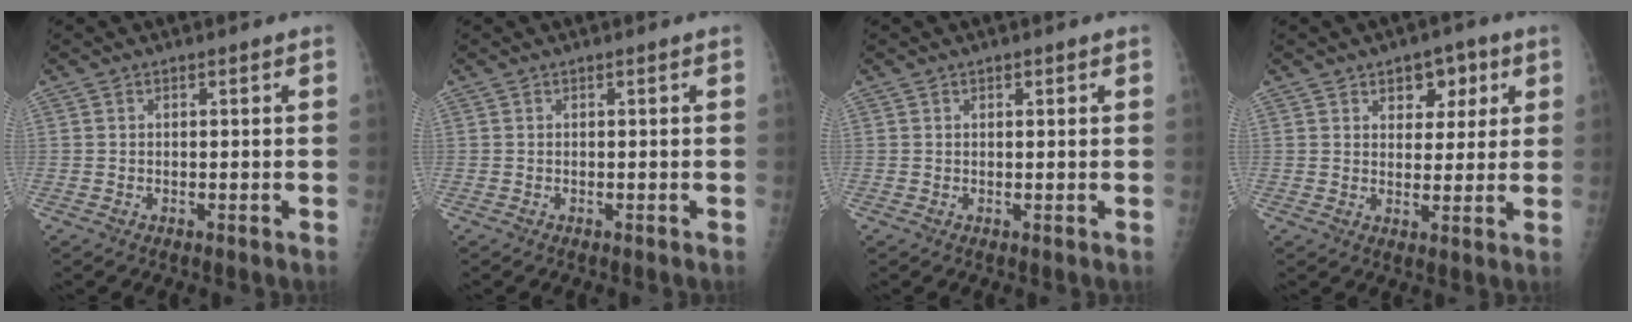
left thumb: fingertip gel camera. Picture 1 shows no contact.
{"total": 0.0}
{"total": 0.9, "force": [0.5, 0.5, 0.5], "torque": [-0.004, -0.002, 0.006]}
{"total": 7.1, "force": [3.3, 4.7, 4.1], "torque": [-0.015, -0.011, 0.043]}